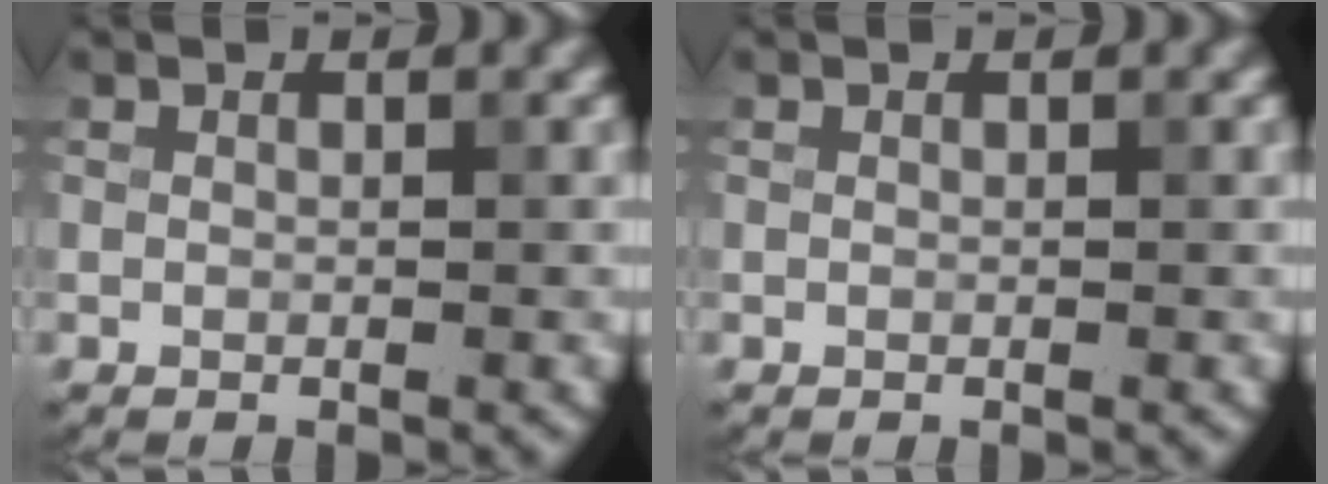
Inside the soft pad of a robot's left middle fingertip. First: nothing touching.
{"total": 0.0}